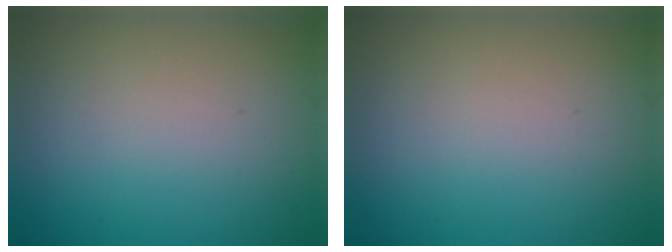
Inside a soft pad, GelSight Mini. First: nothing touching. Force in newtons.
{"total": 0.0}